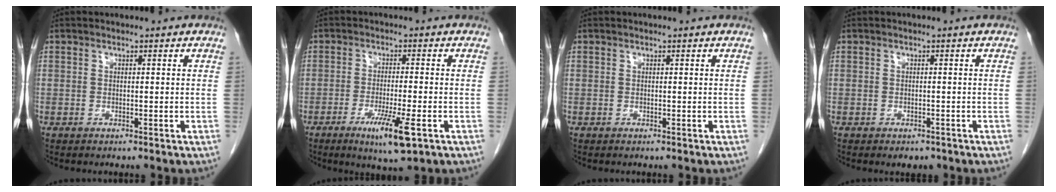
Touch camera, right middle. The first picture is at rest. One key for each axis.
{"total": 7.2, "fx": -3.4, "fy": 0.4, "fz": 6.4, "tx": -0.115, "ty": -0.017, "tz": -0.054}
{"total": 0.0}
{"total": 1.7, "fx": -1.2, "fy": 1.1, "fz": 0.7, "tx": -0.008, "ty": 0.000, "tz": -0.008}